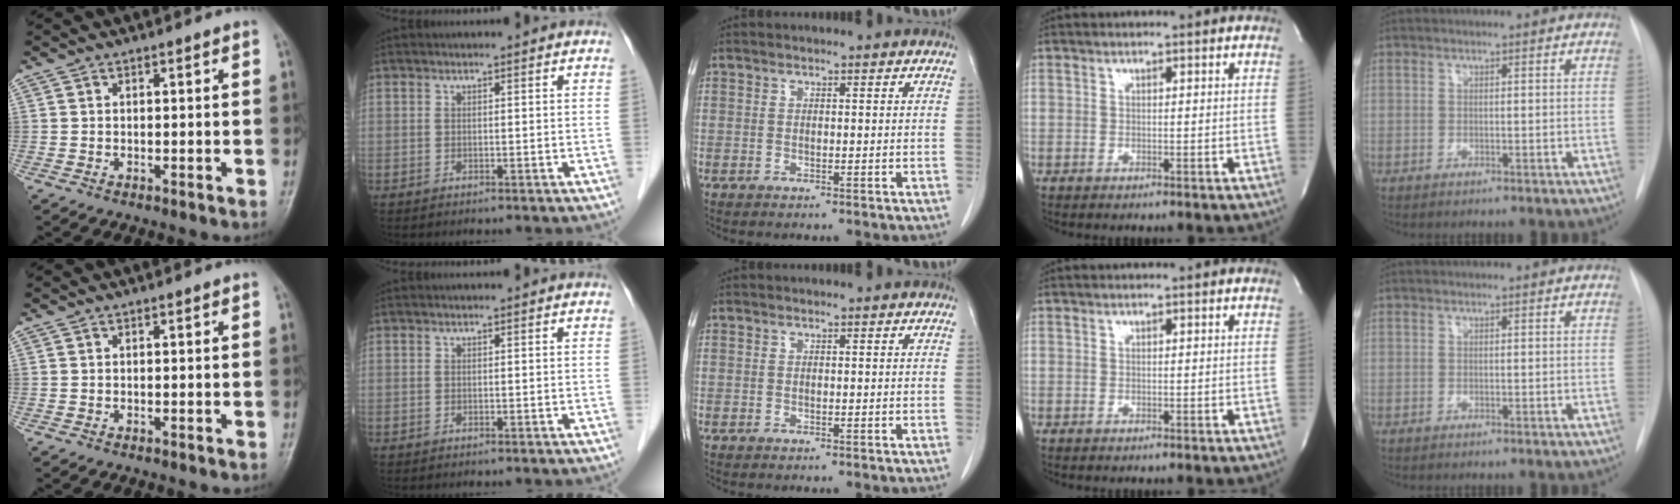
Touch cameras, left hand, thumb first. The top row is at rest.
{}